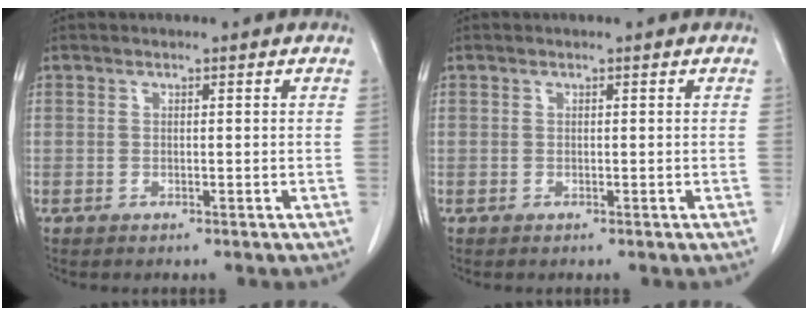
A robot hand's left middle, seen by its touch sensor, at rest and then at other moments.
{"total": 0.0}